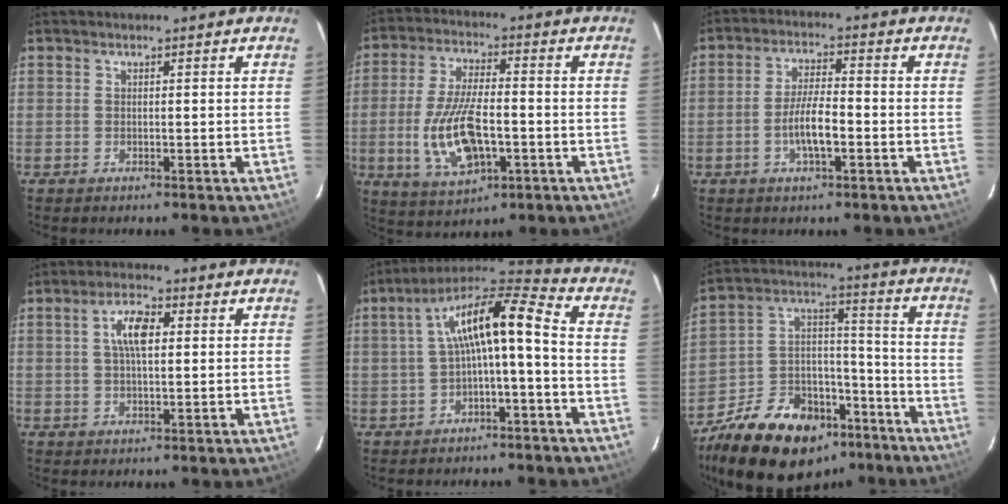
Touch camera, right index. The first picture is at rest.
{"total": 13.6, "force": [-3.2, 5.8, 11.9], "torque": [-0.245, -0.008, -0.050]}
{"total": 6.4, "force": [-2.2, 1.7, 5.8], "torque": [-0.112, 0.001, -0.039]}
{"total": 5.8, "force": [1.3, 2.4, 5.1], "torque": [-0.095, 0.014, 0.024]}
{"total": 12.4, "force": [-0.7, 2.6, 12.1], "torque": [-0.226, 0.030, -0.011]}
{"total": 23.4, "force": [-15.8, 13.3, 11.1], "torque": [-0.225, 0.054, -0.231]}